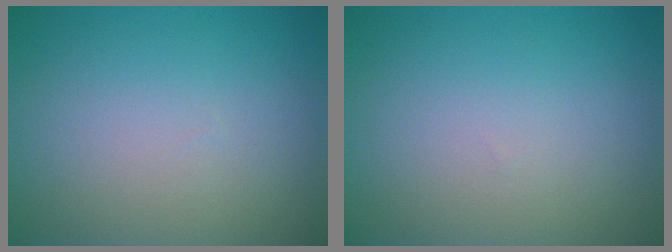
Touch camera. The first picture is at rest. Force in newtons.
{"total": 0.0}